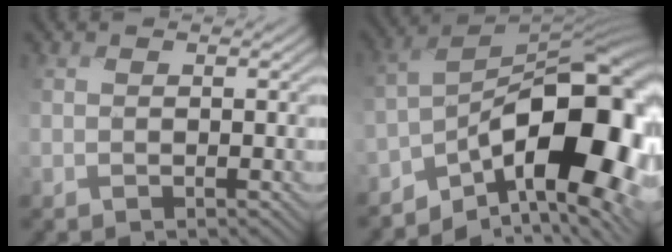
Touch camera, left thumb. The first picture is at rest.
{"total": 14.9, "force": [-5.9, 6.0, 12.3], "torque": [-0.157, 0.002, -0.111]}